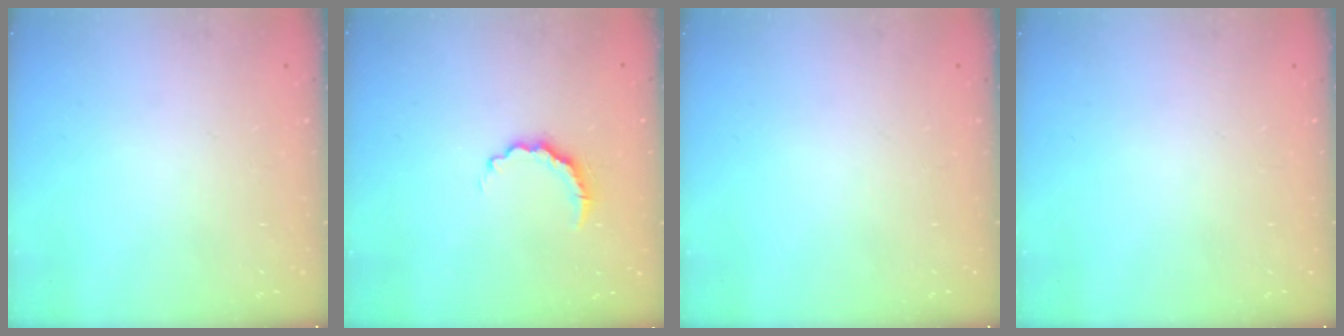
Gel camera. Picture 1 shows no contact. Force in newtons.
{"total": 5.2, "press": 5.1, "slide": 0.8}
{"total": 0.0}
{"total": 0.0}